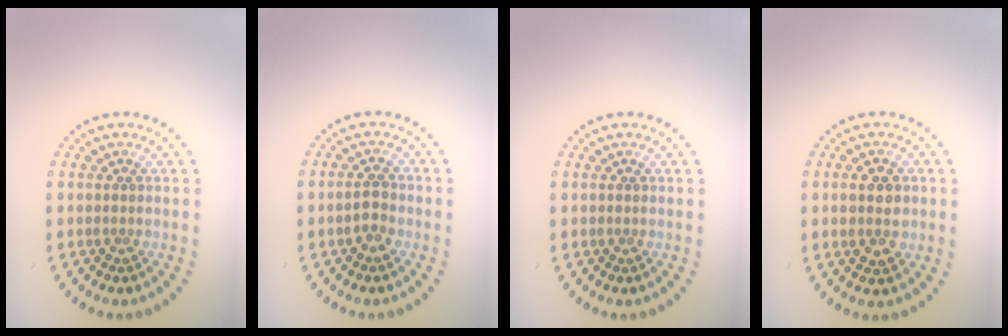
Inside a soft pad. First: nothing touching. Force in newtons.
{"total": 1.9, "press": 1.8, "slide": 0.4}
{"total": 0.0}
{"total": 2.7, "press": 2.7, "slide": 0.1}